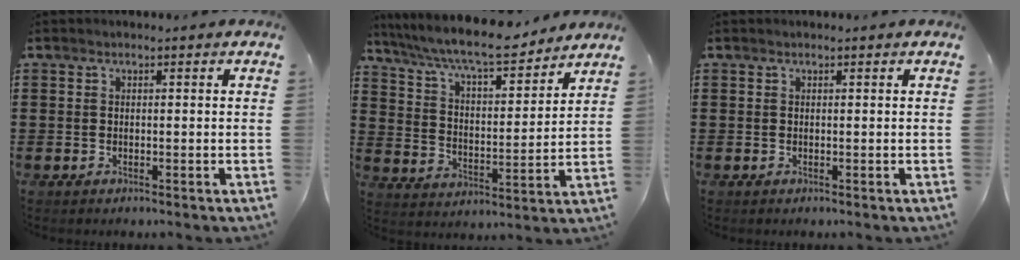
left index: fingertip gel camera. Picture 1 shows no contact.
{"total": 9.5, "force": [8.5, 1.1, 4.2], "torque": [-0.115, -0.043, 0.145]}
{"total": 0.0}